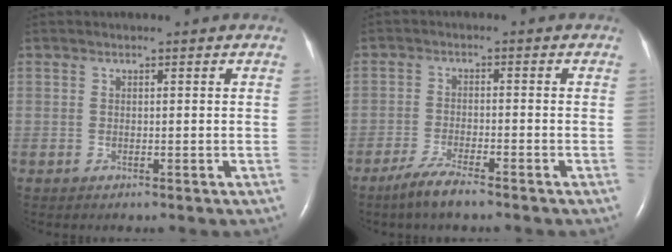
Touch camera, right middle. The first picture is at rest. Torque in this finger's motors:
{"motor_torque": [0.50, -0.38, 0.01, 0.02]}